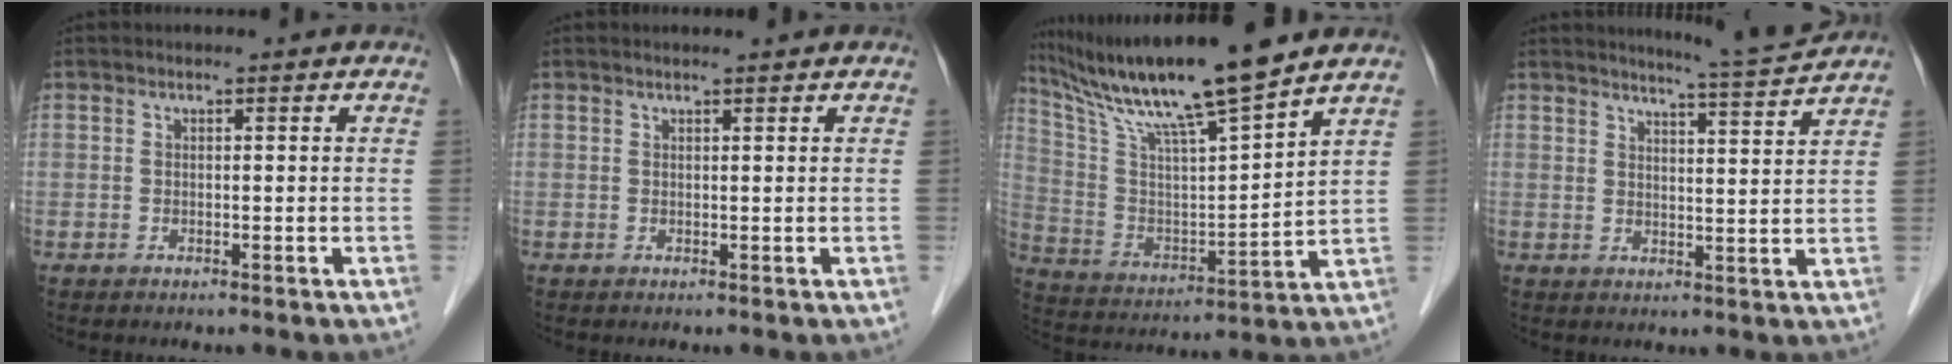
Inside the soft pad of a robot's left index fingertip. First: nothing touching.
{"total": 1.1, "force": [1.0, -0.1, 0.4], "torque": [-0.007, 0.005, 0.019]}
{"total": 17.7, "force": [14.4, -0.7, 10.3], "torque": [-0.190, 0.009, 0.260]}
{"total": 6.2, "force": [5.9, -1.6, 0.9], "torque": [-0.031, -0.020, 0.084]}